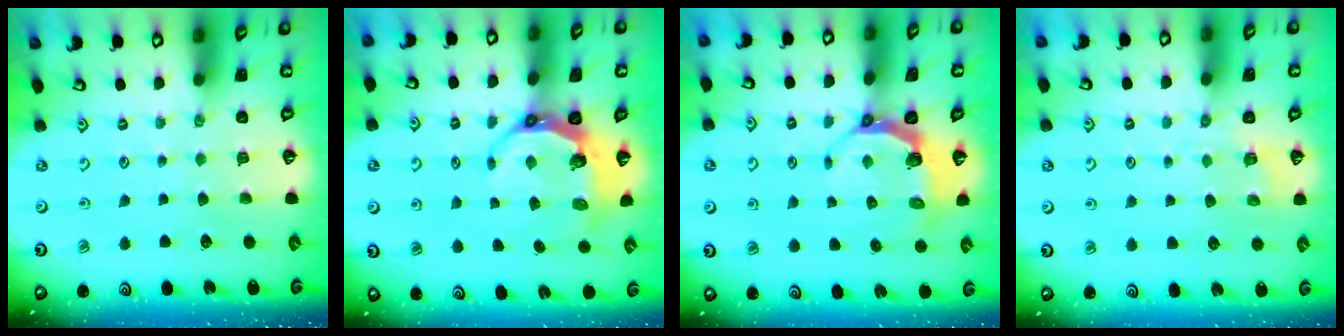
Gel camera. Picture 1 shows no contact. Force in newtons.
{"total": 8.0, "press": 6.9, "slide": 3.9}
{"total": 5.9, "press": 5.2, "slide": 2.9}
{"total": 2.3, "press": 1.7, "slide": 1.6}